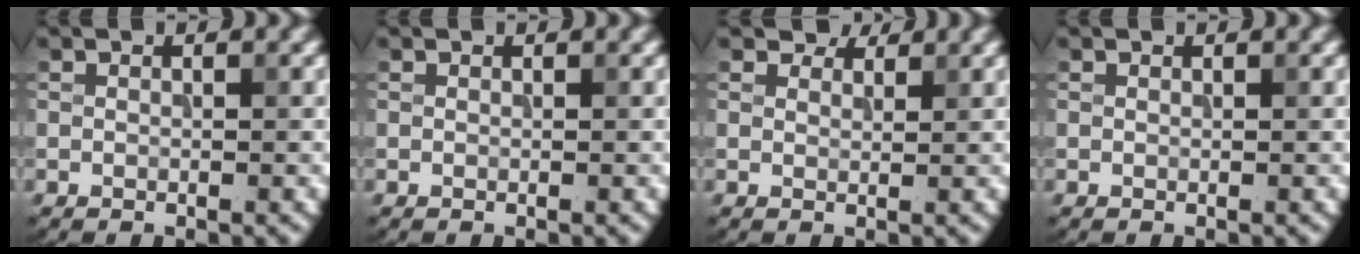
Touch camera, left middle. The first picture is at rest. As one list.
[{"total": 0.0}, {"total": 2.2, "force": [2.0, 0.8, 0.5], "torque": [-0.014, 0.001, 0.025]}, {"total": 0.0}]